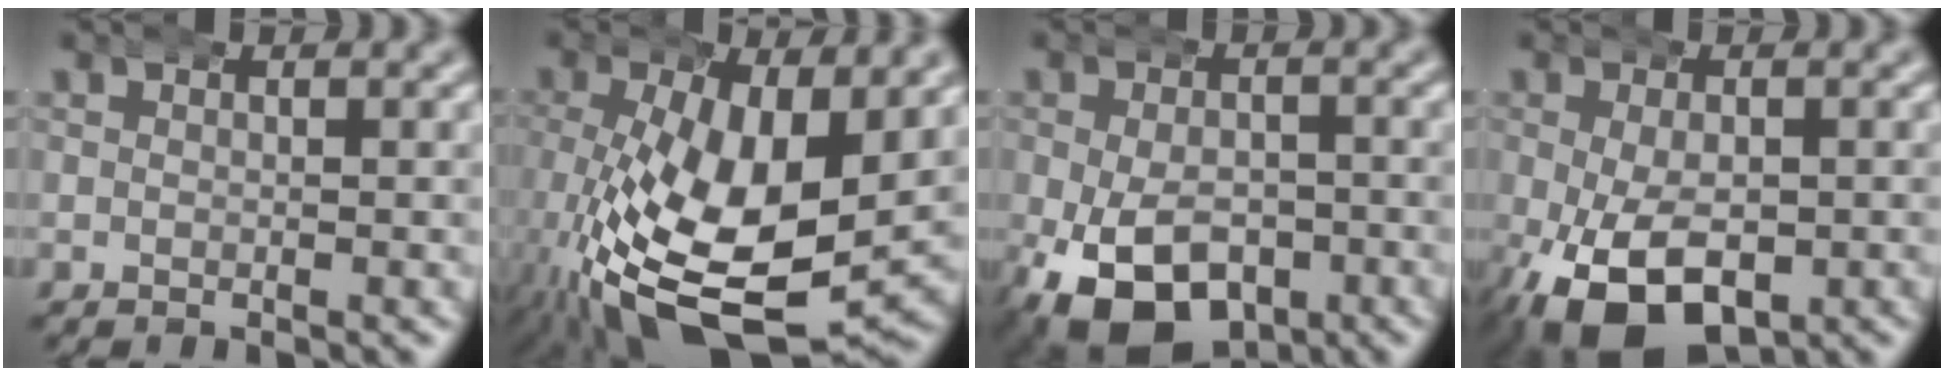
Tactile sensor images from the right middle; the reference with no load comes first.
{"total": 12.1, "force": [-2.4, 5.8, 10.4], "torque": [-0.217, -0.061, -0.005]}
{"total": 9.4, "force": [-4.1, 6.2, 5.6], "torque": [-0.114, -0.041, -0.049]}
{"total": 8.7, "force": [-3.5, 4.8, 6.3], "torque": [-0.133, -0.035, -0.034]}